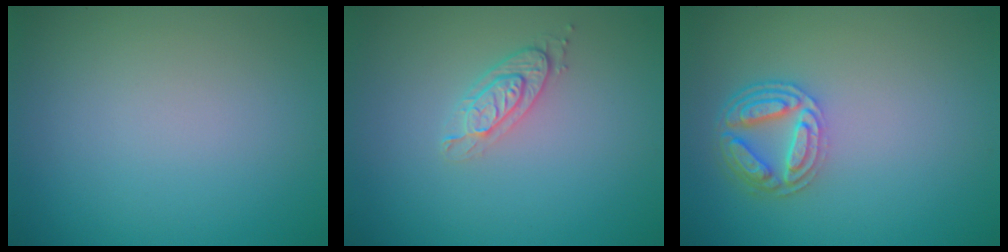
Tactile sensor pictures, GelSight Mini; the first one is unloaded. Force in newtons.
{"total": 2.1, "press": 1.9, "slide": 0.9}
{"total": 4.3, "press": 3.4, "slide": 2.6}